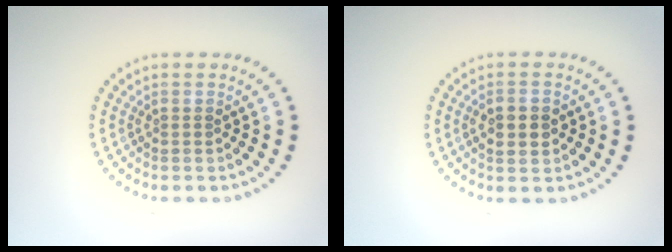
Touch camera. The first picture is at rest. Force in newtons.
{"total": 2.5, "press": 2.5, "slide": 0.0}